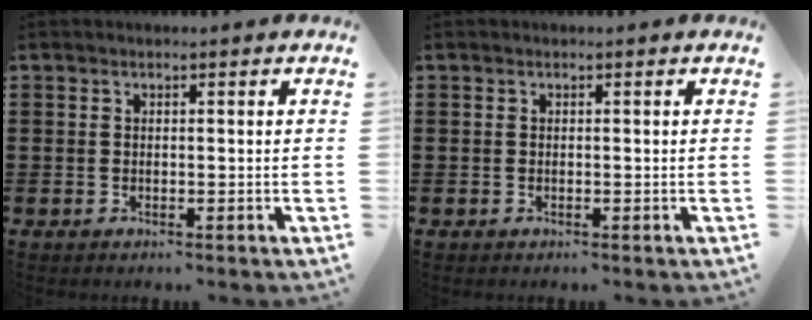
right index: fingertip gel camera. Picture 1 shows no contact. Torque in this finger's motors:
{"motor_torque": [0.45, 1.68, 0.05, -0.01]}